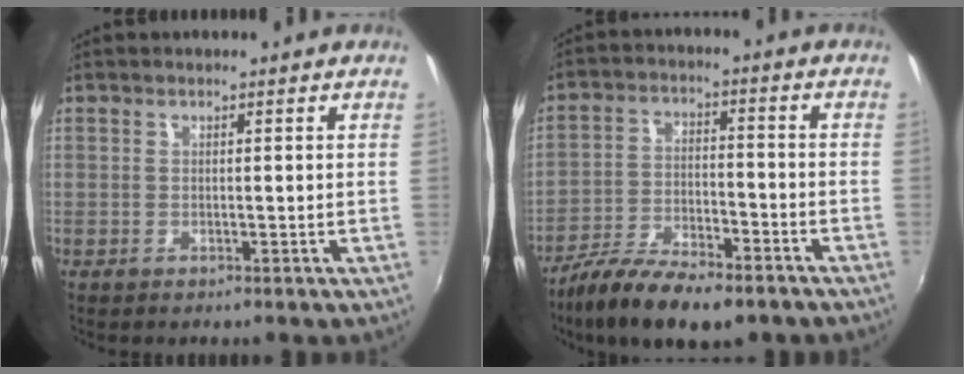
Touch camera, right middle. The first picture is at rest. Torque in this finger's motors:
{"motor_torque": [0.65, -1.49, 0.12, 0.10]}